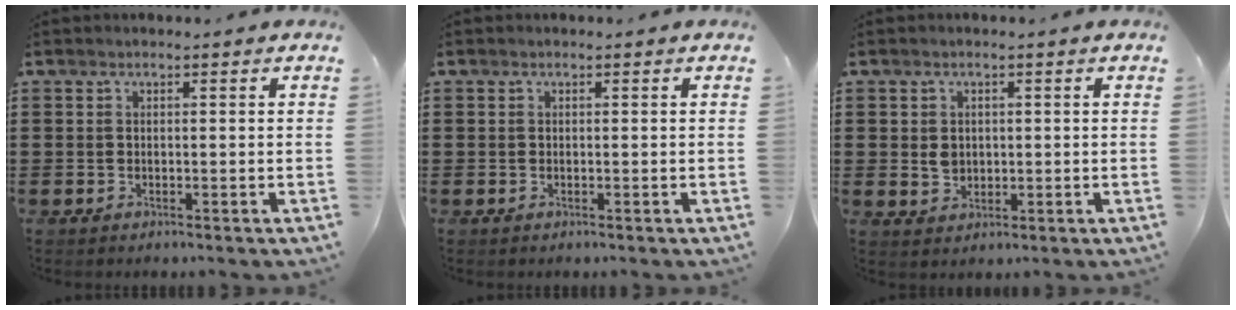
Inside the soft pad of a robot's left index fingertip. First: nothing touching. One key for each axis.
{"total": 0.0}
{"total": 2.3, "fx": 0.4, "fy": 1.9, "fz": 1.3, "tx": -0.022, "ty": 0.004, "tz": 0.007}